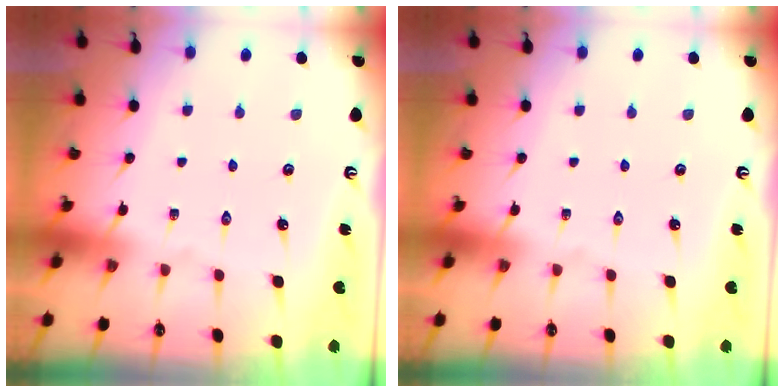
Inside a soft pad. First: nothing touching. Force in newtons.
{"total": 0.0}